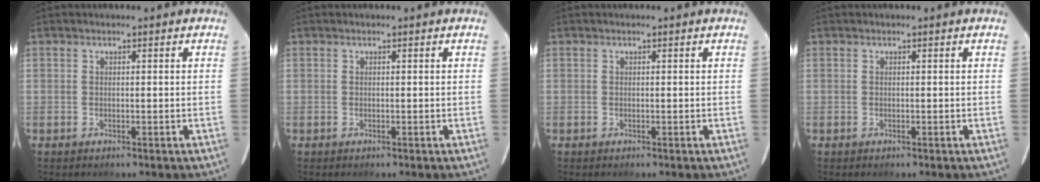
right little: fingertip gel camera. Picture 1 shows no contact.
{"total": 0.0}
{"total": 0.0}
{"total": 0.0}